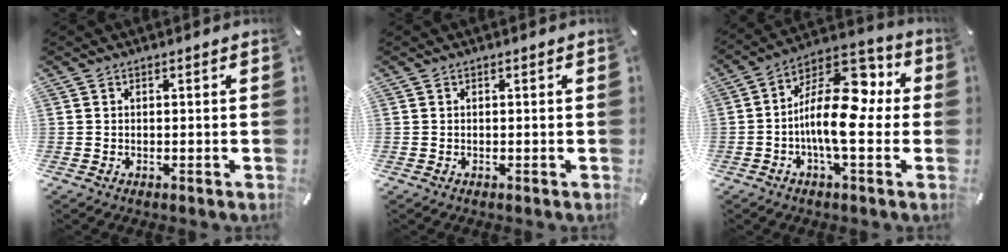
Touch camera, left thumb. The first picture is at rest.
{"total": 0.0}
{"total": 17.4, "force": [-0.2, 9.1, 14.9], "torque": [-0.247, -0.009, 0.002]}